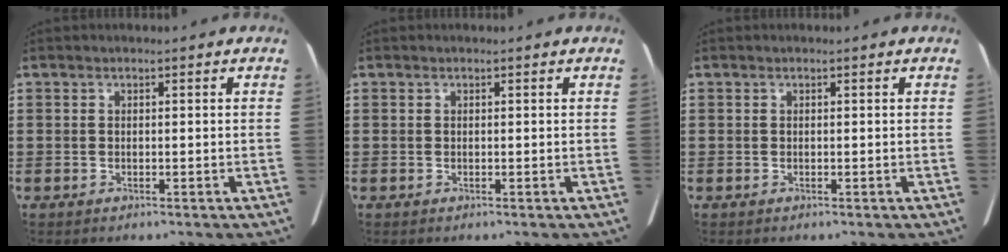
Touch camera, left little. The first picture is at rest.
{"total": 0.0}
{"total": 0.0}